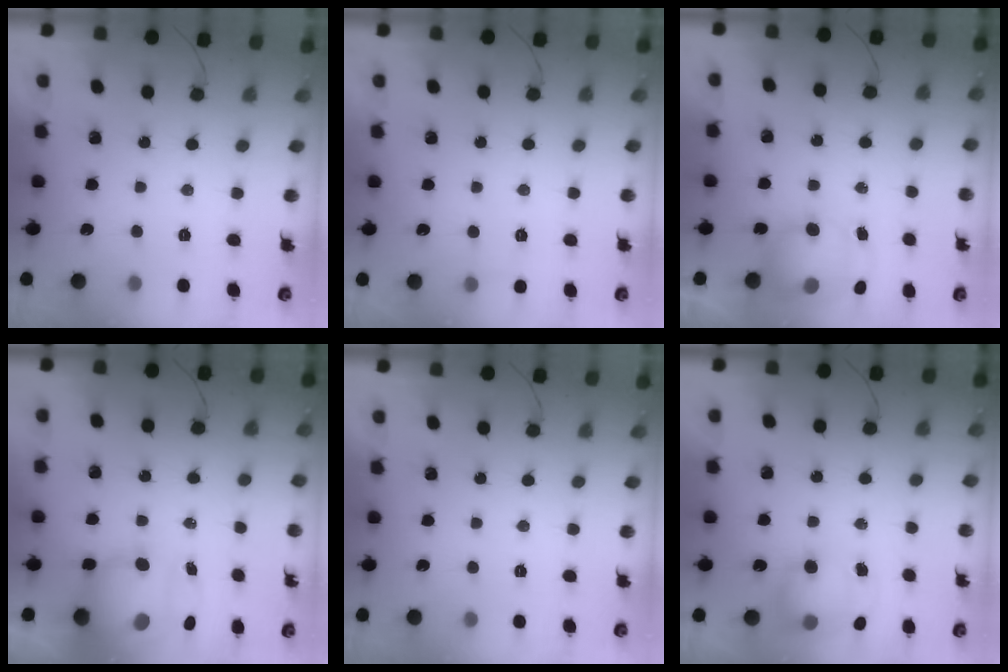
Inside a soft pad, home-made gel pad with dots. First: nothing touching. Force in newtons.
{"total": 2.1, "press": 2.0, "slide": 0.7}
{"total": 7.1, "press": 6.9, "slide": 1.6}
{"total": 11.7, "press": 11.3, "slide": 3.1}
{"total": 0.0}
{"total": 8.0, "press": 7.9, "slide": 1.4}